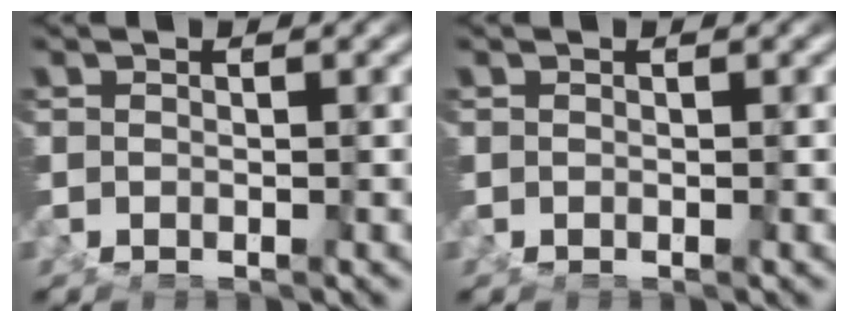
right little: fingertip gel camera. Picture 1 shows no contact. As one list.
[{"total": 0.0}]